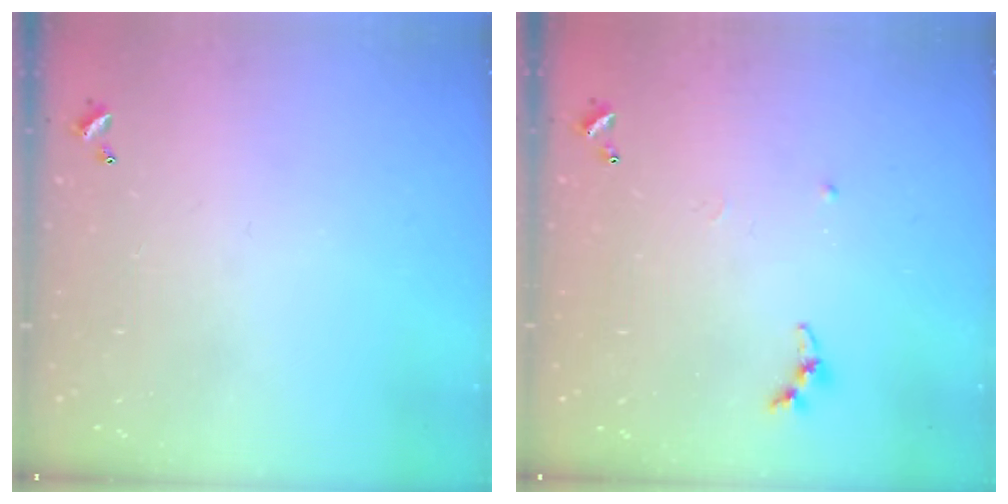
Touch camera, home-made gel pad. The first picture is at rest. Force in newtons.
{"total": 6.2, "press": 6.1, "slide": 0.7}